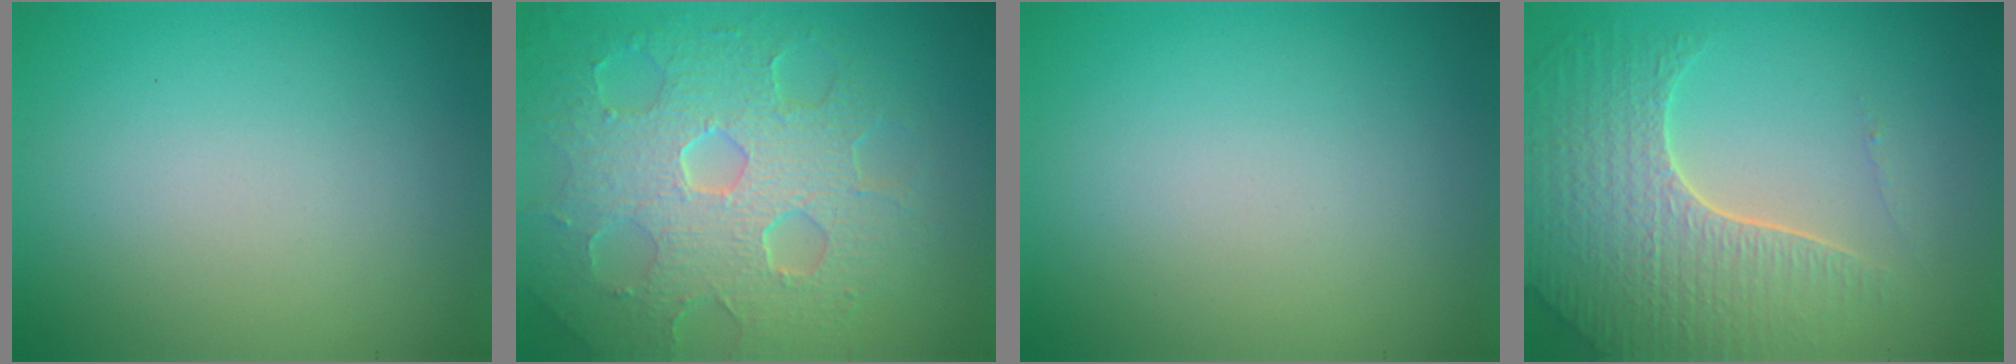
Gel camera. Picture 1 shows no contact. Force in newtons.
{"total": 8.9, "press": 6.0, "slide": 6.5}
{"total": 0.0}
{"total": 6.1, "press": 4.9, "slide": 3.7}